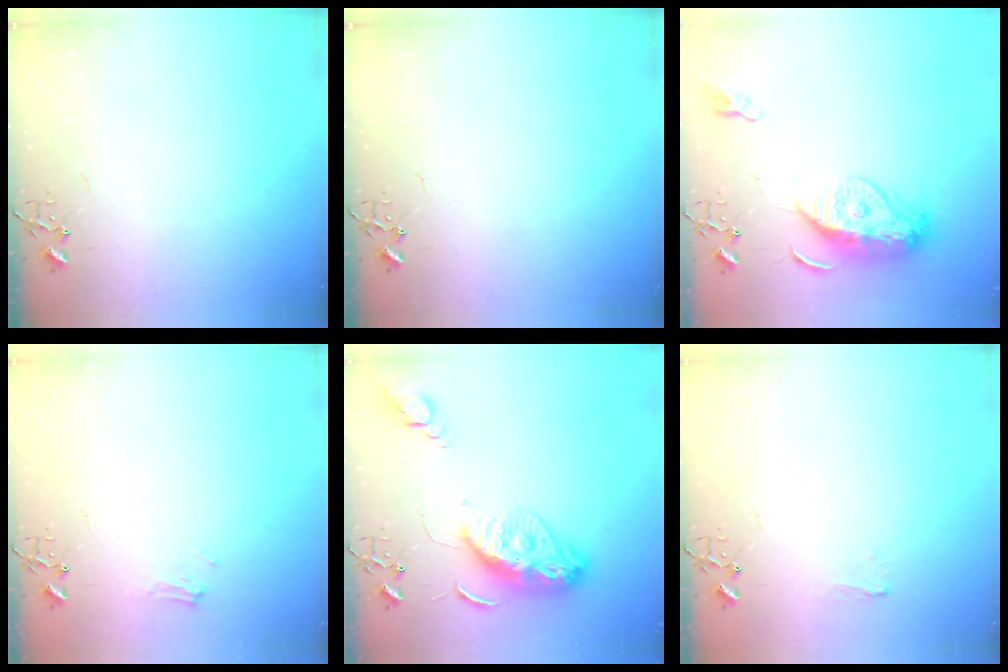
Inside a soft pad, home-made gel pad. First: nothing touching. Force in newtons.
{"total": 0.0}
{"total": 15.5, "press": 15.4, "slide": 1.3}
{"total": 6.7, "press": 6.7, "slide": 0.7}
{"total": 12.9, "press": 12.9, "slide": 1.2}
{"total": 5.2, "press": 5.1, "slide": 0.6}